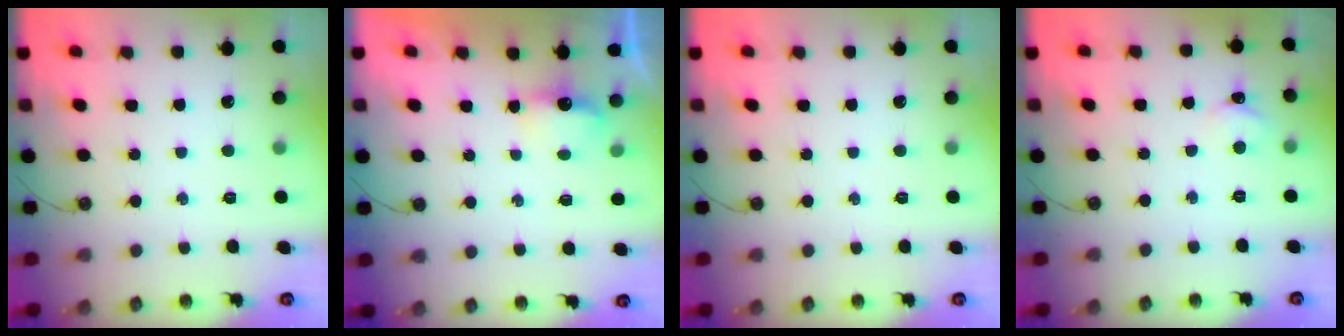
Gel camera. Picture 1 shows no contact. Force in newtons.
{"total": 4.6, "press": 4.5, "slide": 0.8}
{"total": 0.0}
{"total": 2.0, "press": 2.0, "slide": 0.3}